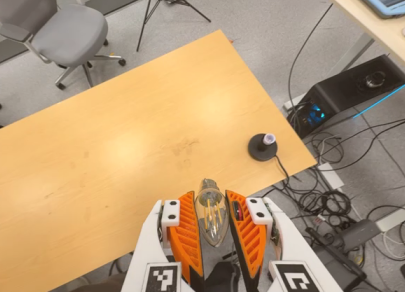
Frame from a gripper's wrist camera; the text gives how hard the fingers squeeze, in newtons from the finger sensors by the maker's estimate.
{"total": 9.2, "left": 8.2, "right": 10.2}